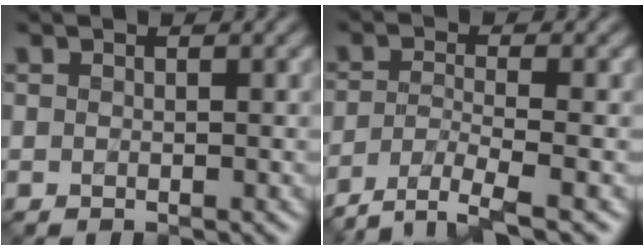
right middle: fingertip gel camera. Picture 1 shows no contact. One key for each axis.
{"total": 4.4, "fx": -3.3, "fy": 0.9, "fz": 2.8, "tx": -0.052, "ty": -0.010, "tz": -0.070}